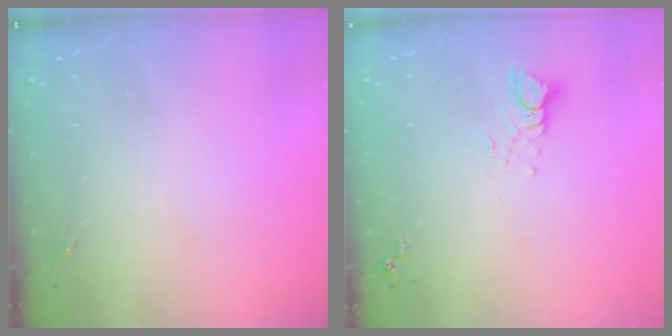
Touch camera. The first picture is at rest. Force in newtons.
{"total": 4.4, "press": 4.4, "slide": 0.4}